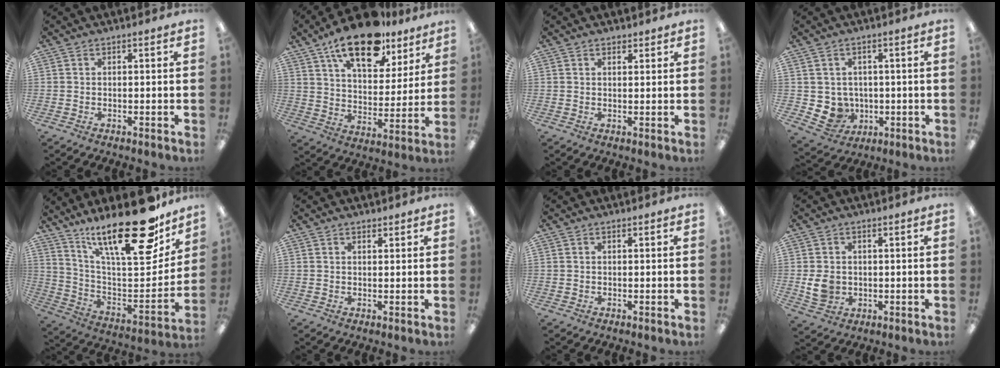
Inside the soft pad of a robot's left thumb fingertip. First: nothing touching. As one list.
[{"total": 18.8, "force": [13.2, 8.3, 10.6], "torque": [-0.169, -0.066, 0.224]}, {"total": 1.6, "force": [1.3, 0.8, 0.4], "torque": [0.000, -0.003, 0.023]}, {"total": 4.9, "force": [0.3, 4.8, 1.1], "torque": [-0.036, -0.005, 0.010]}, {"total": 25.6, "force": [18.9, 7.0, 15.7], "torque": [-0.231, -0.130, 0.311]}, {"total": 1.2, "force": [1.0, 0.6, 0.3], "torque": [0.000, -0.003, 0.018]}, {"total": 0.0}, {"total": 5.7, "force": [-0.1, 4.9, 2.9], "torque": [-0.052, 0.001, -0.003]}]